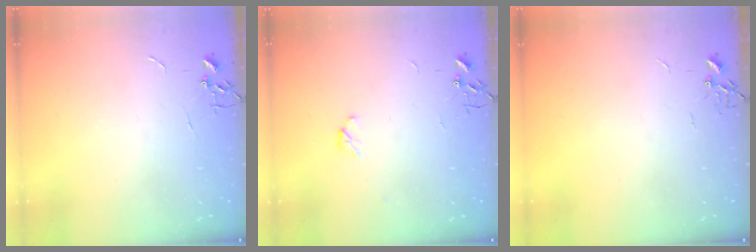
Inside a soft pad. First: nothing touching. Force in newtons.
{"total": 3.5, "press": 3.4, "slide": 0.9}
{"total": 0.0}